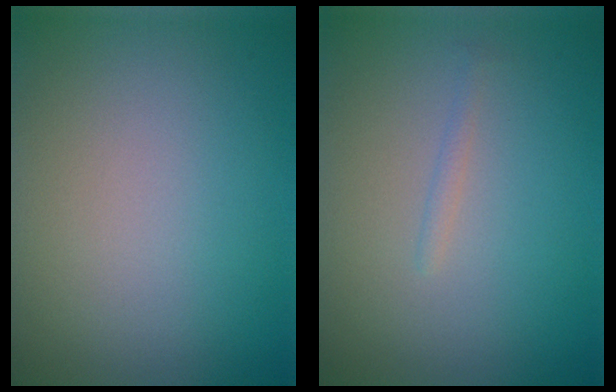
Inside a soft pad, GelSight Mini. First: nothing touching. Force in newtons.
{"total": 0.6, "press": 0.6, "slide": 0.0}